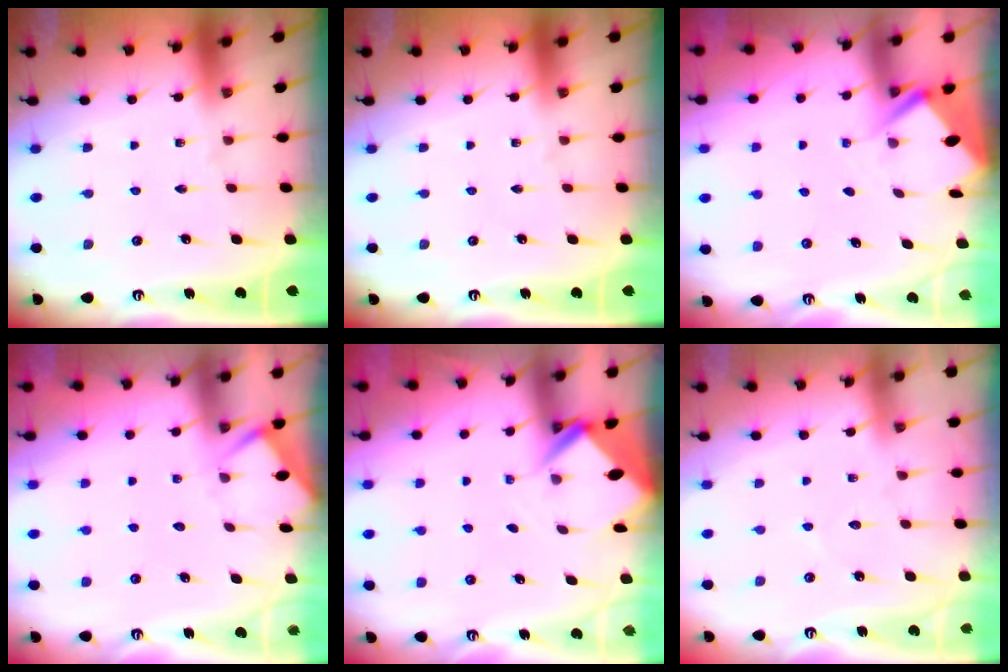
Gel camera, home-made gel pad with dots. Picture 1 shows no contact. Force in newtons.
{"total": 0.0}
{"total": 2.9, "press": 2.8, "slide": 0.4}
{"total": 4.4, "press": 4.4, "slide": 0.4}
{"total": 2.6, "press": 2.6, "slide": 0.1}
{"total": 4.9, "press": 4.9, "slide": 0.7}